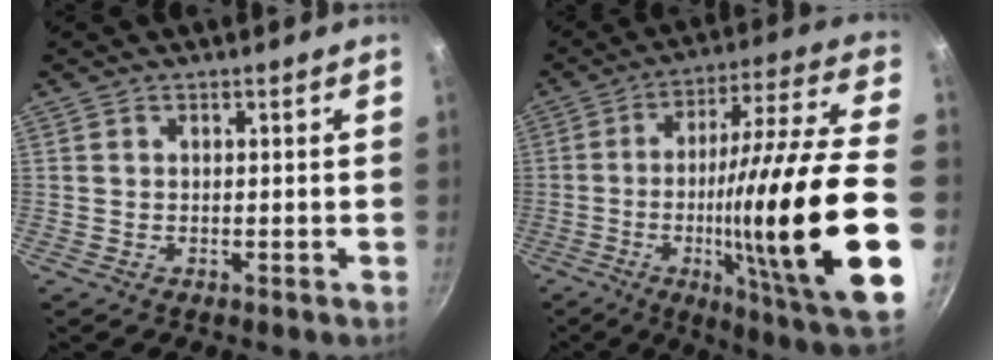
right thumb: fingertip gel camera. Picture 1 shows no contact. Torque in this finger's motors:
{"motor_torque": [1.16, 3.85, 2.18, -0.08, 0.69]}